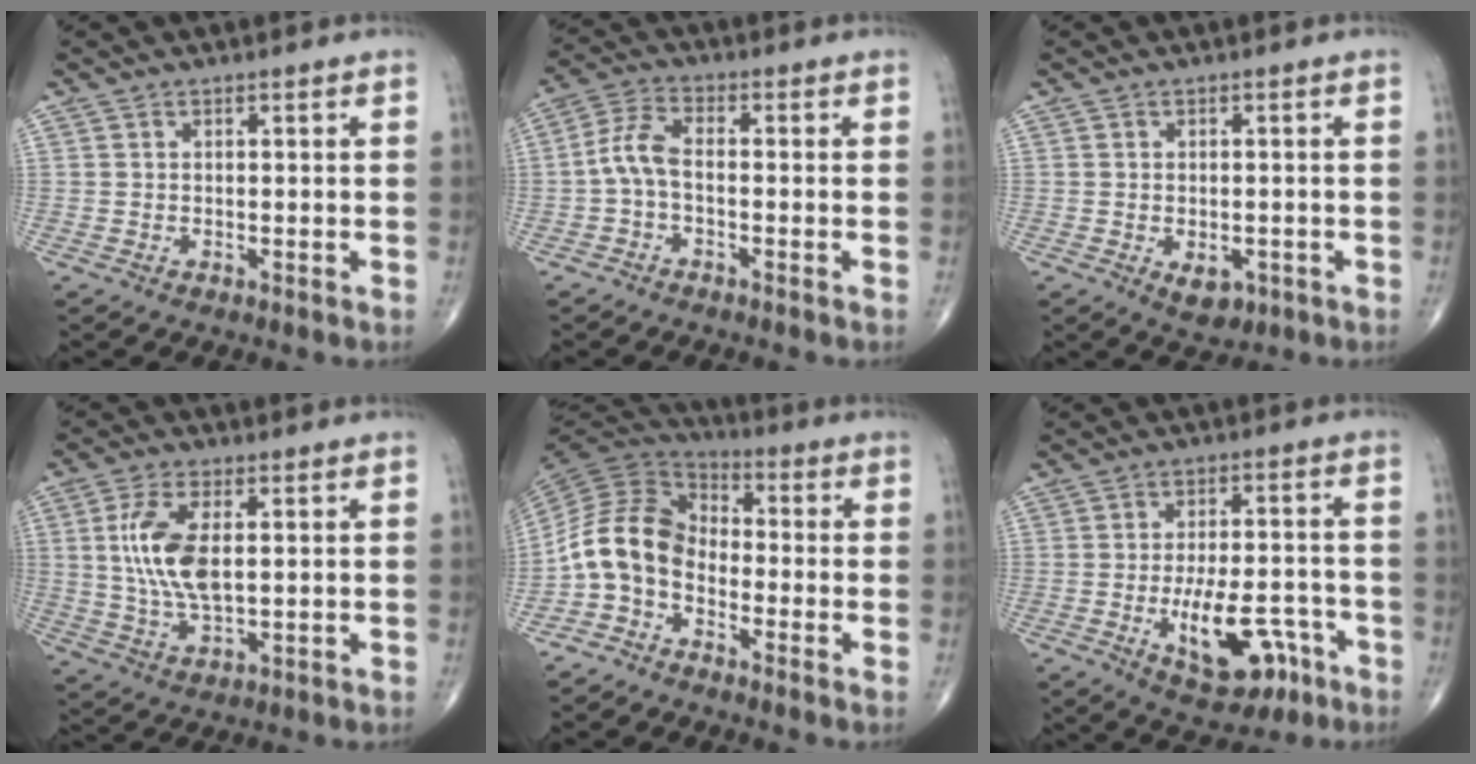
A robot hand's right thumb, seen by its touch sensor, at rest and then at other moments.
{"total": 5.5, "force": [-1.2, 2.6, 4.7], "torque": [-0.102, 0.022, -0.035]}
{"total": 4.5, "force": [-1.6, 2.8, 3.1], "torque": [-0.036, 0.003, -0.013]}
{"total": 10.8, "force": [1.6, 4.9, 9.5], "torque": [-0.200, -0.008, 0.034]}
{"total": 10.4, "force": [-3.7, 7.2, 6.5], "torque": [-0.120, 0.058, -0.092]}
{"total": 13.2, "force": [-5.3, 6.4, 10.2], "torque": [-0.138, 0.028, -0.071]}